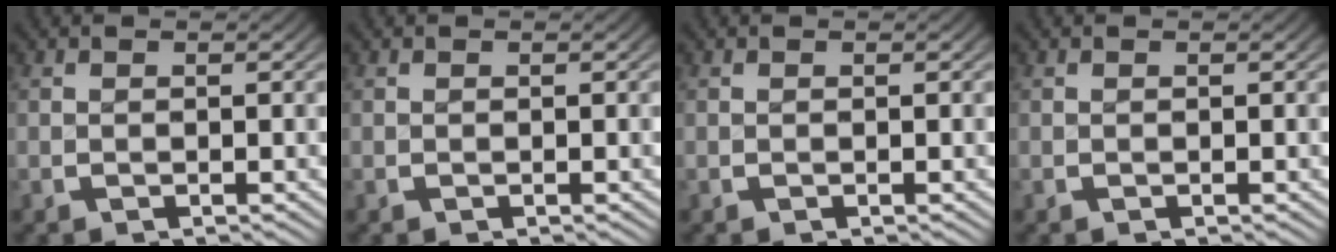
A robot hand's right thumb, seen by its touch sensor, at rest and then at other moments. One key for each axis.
{"total": 0.0}
{"total": 0.0}
{"total": 0.0}